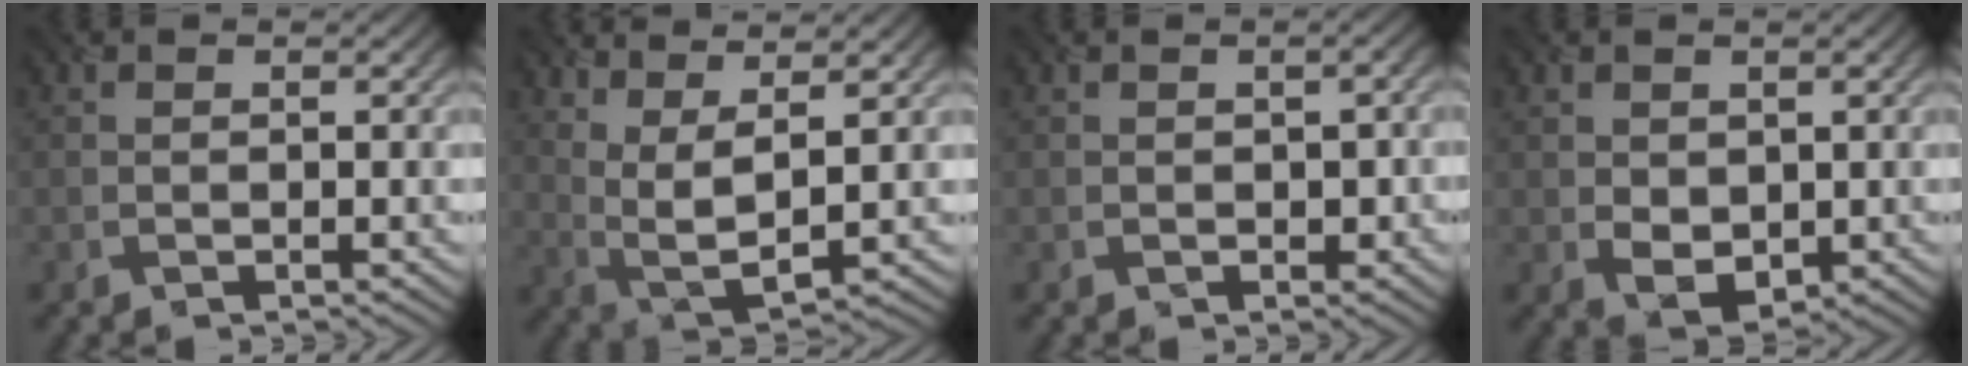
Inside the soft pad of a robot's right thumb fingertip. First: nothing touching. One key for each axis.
{"total": 6.4, "fx": 3.2, "fy": 2.1, "fz": 5.2, "tx": -0.122, "ty": -0.001, "tz": 0.068}
{"total": 2.1, "fx": -0.1, "fy": 1.3, "fz": 1.6, "tx": -0.026, "ty": -0.005, "tz": 0.005}
{"total": 3.3, "fx": 0.5, "fy": 2.5, "fz": 2.2, "tx": -0.052, "ty": -0.009, "tz": 0.016}